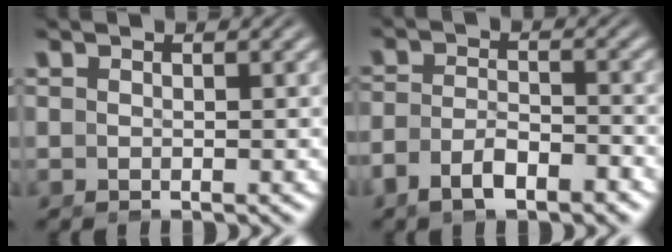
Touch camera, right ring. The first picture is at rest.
{"total": 4.0, "force": [-2.9, 1.7, 2.2], "torque": [-0.036, -0.011, -0.046]}